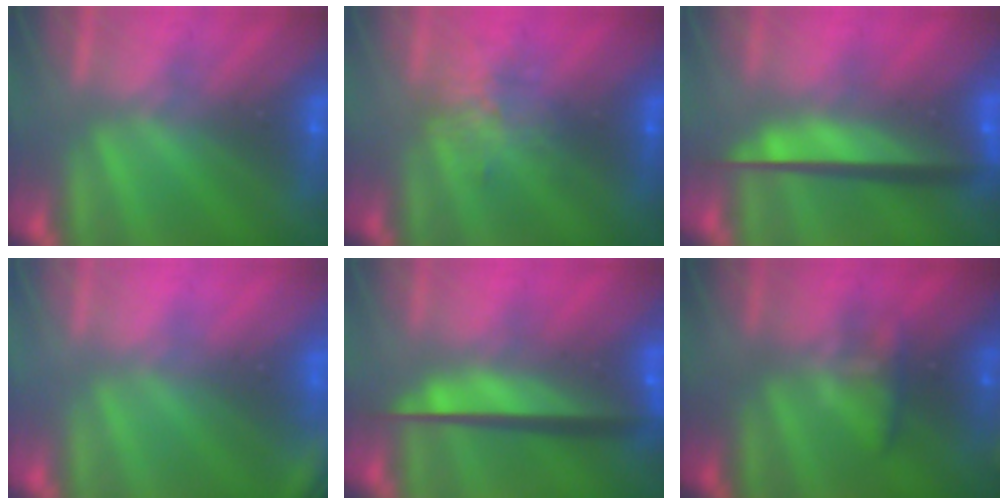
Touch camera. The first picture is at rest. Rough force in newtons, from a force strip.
{"total": 3.8}
{"total": 8.2}
{"total": 2.7}
{"total": 8.2}
{"total": 6.0}